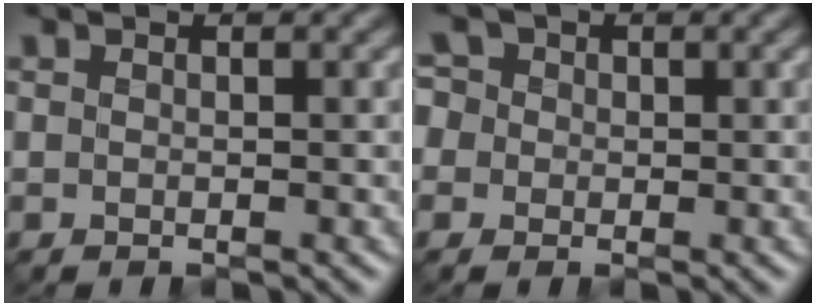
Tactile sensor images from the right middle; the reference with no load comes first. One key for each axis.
{"total": 4.7, "fx": 1.5, "fy": 4.0, "fz": 2.0, "tx": -0.050, "ty": 0.027, "tz": -0.004}